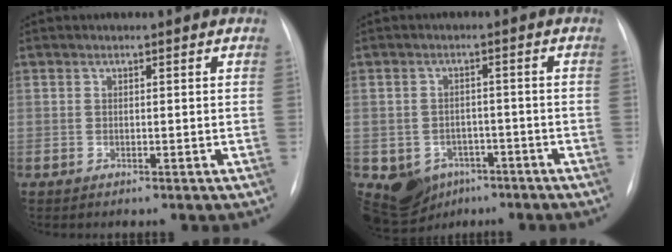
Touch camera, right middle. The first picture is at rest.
{"total": 8.9, "force": [-4.8, 7.0, 2.5], "torque": [-0.048, 0.012, -0.062]}